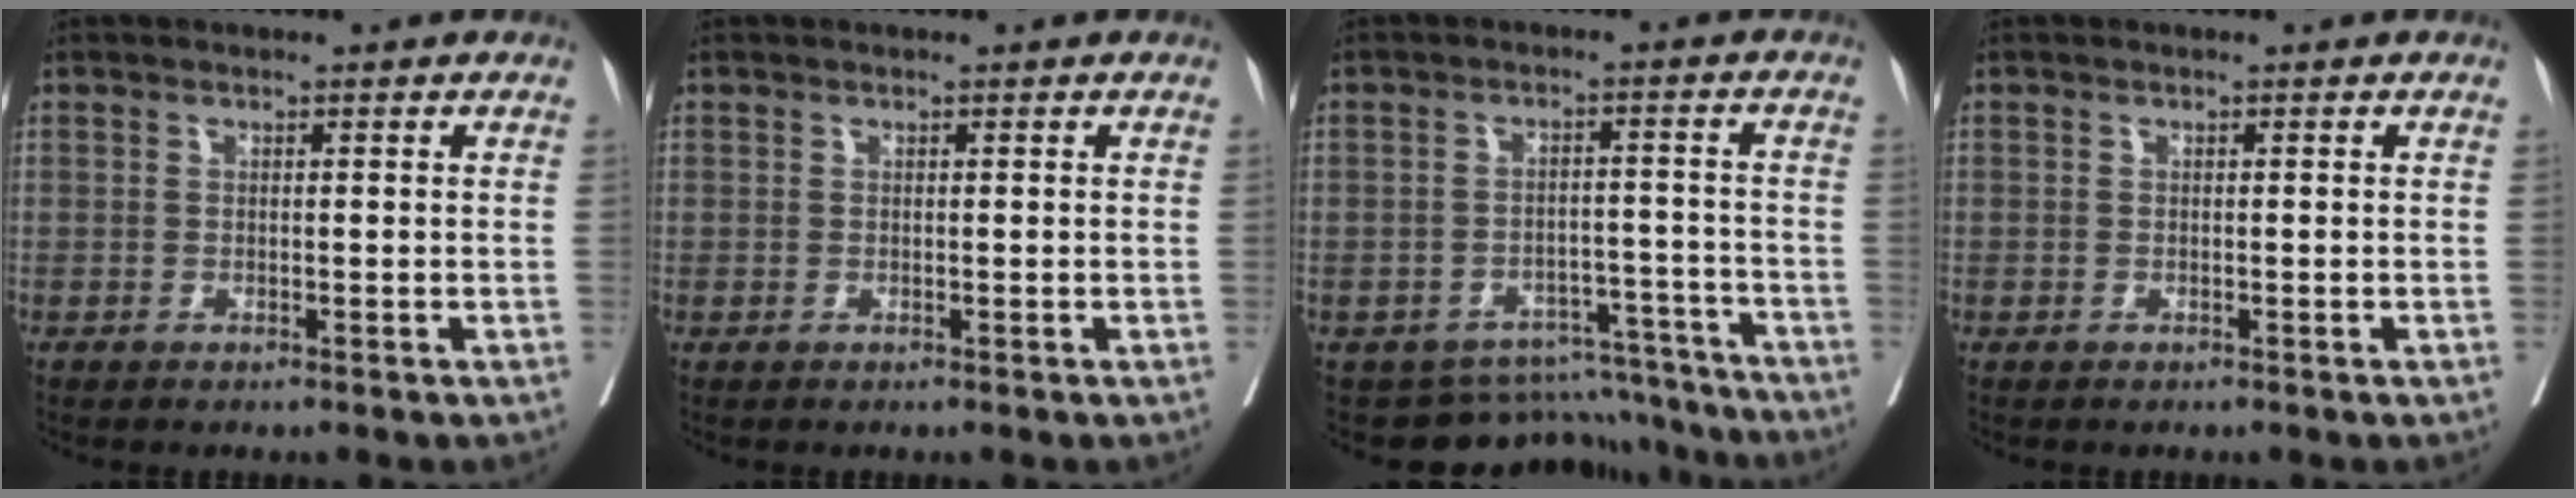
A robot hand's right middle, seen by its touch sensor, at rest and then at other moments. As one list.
[{"total": 0.0}, {"total": 10.5, "force": [-9.8, 3.8, 0.1], "torque": [0.015, 0.042, -0.124]}, {"total": 0.5, "force": [-0.3, 0.4, -0.1], "torque": [0.001, 0.006, -0.008]}]